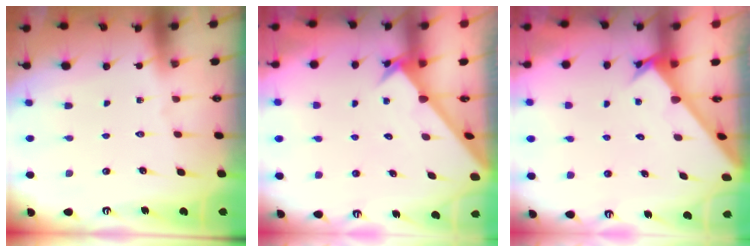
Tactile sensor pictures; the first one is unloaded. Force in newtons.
{"total": 2.6, "press": 2.6, "slide": 0.2}
{"total": 2.4, "press": 2.4, "slide": 0.2}